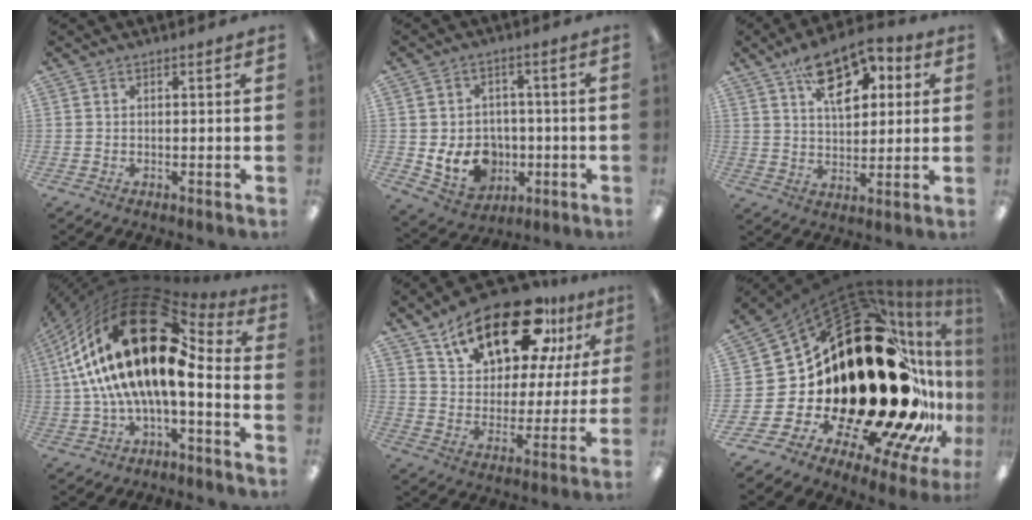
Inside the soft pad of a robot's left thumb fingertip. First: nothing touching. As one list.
[{"total": 10.3, "force": [-2.3, 8.9, 4.8], "torque": [-0.102, 0.016, -0.032]}, {"total": 14.3, "force": [8.2, 7.8, 8.7], "torque": [-0.123, -0.031, 0.143]}, {"total": 26.8, "force": [5.2, 10.9, 23.9], "torque": [-0.444, -0.048, 0.089]}, {"total": 21.0, "force": [14.1, 9.8, 12.2], "torque": [-0.198, -0.069, 0.242]}, {"total": 51.9, "force": [2.3, 25.9, 44.9], "torque": [-0.650, -0.145, 0.149]}]